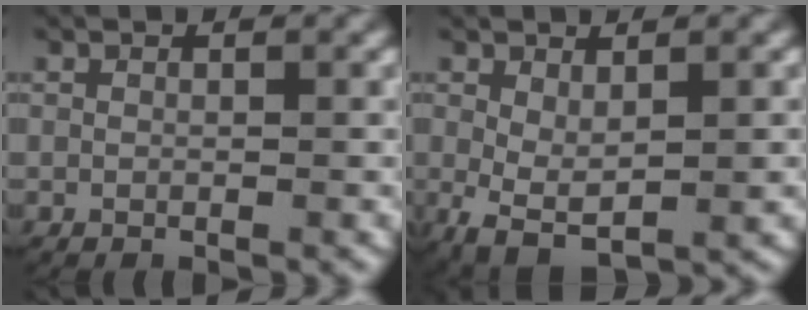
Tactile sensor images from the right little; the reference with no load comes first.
{"total": 4.1, "force": [-1.7, 2.4, 2.9], "torque": [-0.062, -0.027, -0.012]}